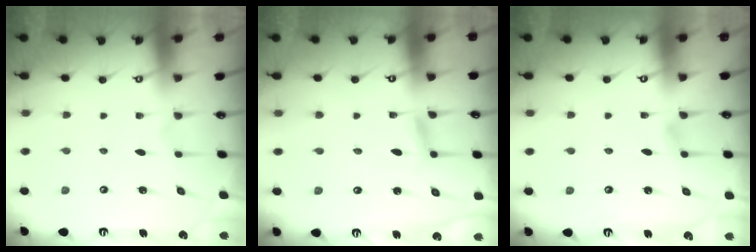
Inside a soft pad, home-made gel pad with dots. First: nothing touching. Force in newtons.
{"total": 2.8, "press": 2.8, "slide": 0.3}
{"total": 2.8, "press": 2.8, "slide": 0.3}